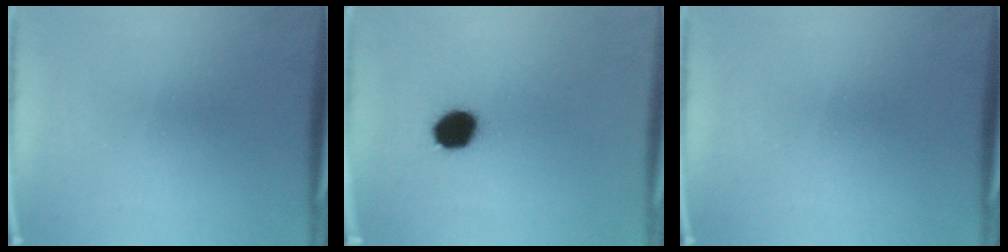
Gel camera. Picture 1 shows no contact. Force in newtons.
{"total": 7.0}
{"total": 0.0}